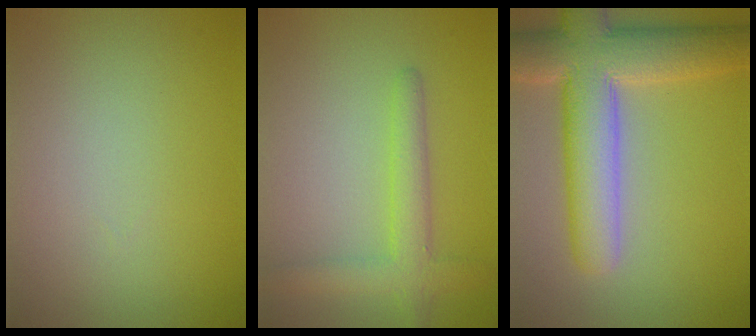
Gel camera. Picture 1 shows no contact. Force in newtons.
{"total": 3.3, "press": 3.3, "slide": 0.2}
{"total": 9.5, "press": 9.4, "slide": 0.8}